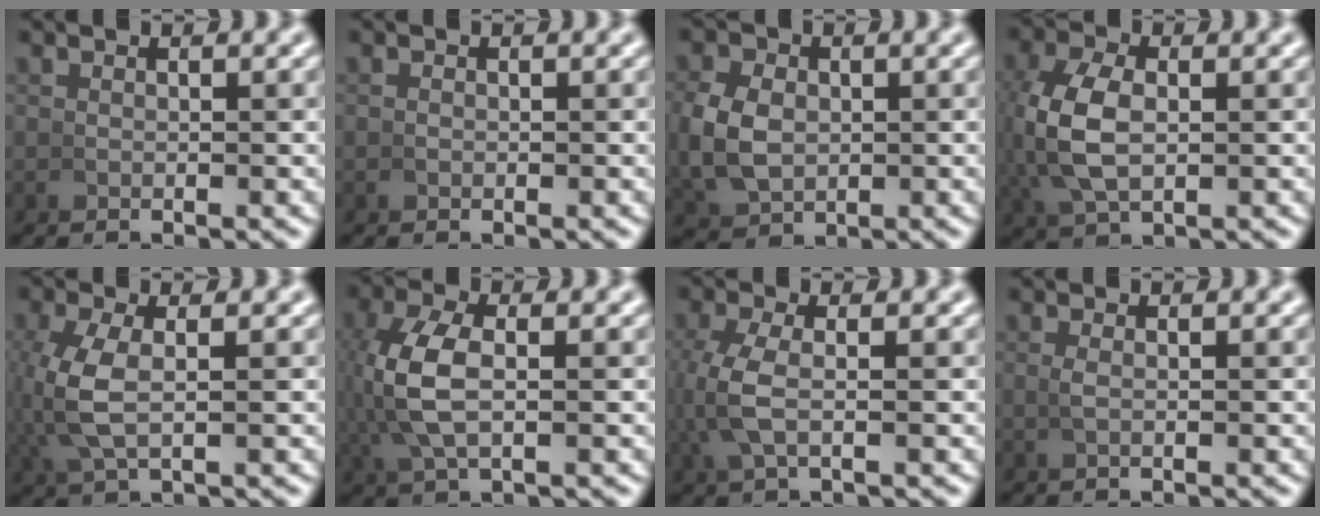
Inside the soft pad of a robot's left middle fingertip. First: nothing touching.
{"total": 0.0}
{"total": 5.1, "force": [0.0, 3.9, 3.2], "torque": [-0.085, -0.017, 0.016]}
{"total": 5.5, "force": [0.4, 3.3, 4.4], "torque": [-0.123, -0.003, 0.019]}
{"total": 4.0, "force": [0.4, 1.6, 3.7], "torque": [-0.101, -0.003, 0.018]}
{"total": 5.2, "force": [0.4, 2.4, 4.6], "torque": [-0.121, -0.003, 0.016]}
{"total": 3.3, "force": [0.2, 1.1, 3.1], "torque": [-0.086, -0.003, 0.010]}
{"total": 0.7, "force": [0.2, -0.2, 0.6], "torque": [-0.022, -0.003, 0.007]}